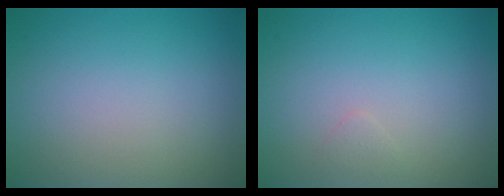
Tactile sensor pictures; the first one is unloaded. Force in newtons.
{"total": 0.6, "press": 0.6, "slide": 0.0}